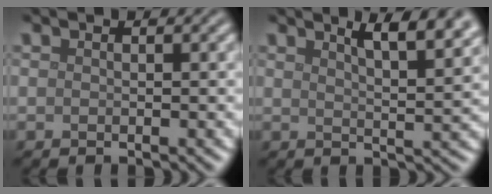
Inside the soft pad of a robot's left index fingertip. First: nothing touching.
{"total": 6.5, "force": [4.2, 2.0, 4.6], "torque": [-0.033, 0.027, 0.037]}